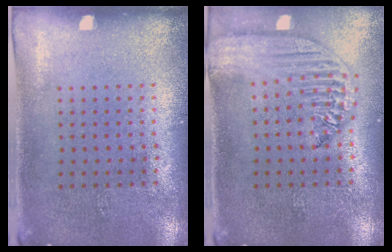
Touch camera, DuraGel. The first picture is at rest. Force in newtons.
{"total": 2.5, "press": 2.1, "slide": 1.4}